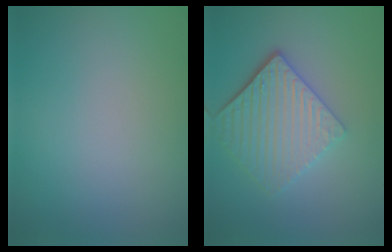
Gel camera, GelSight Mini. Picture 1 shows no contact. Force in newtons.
{"total": 5.0, "press": 4.0, "slide": 3.0}